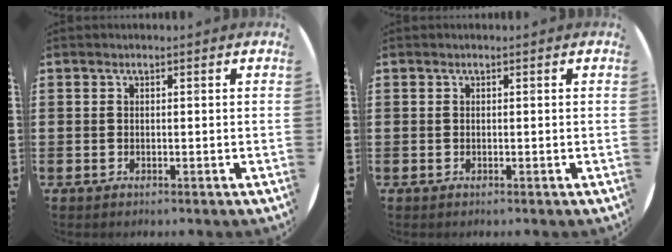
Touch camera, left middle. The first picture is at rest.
{"total": 0.0}